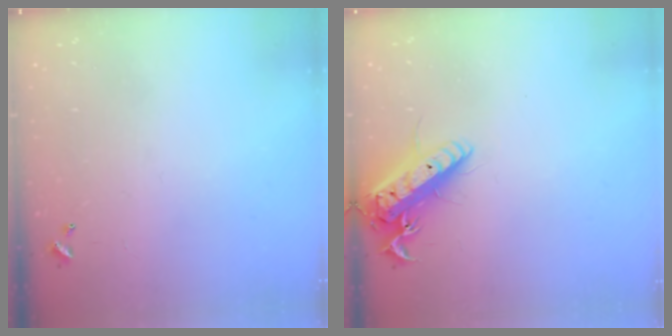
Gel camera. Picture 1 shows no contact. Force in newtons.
{"total": 16.4, "press": 16.1, "slide": 3.0}